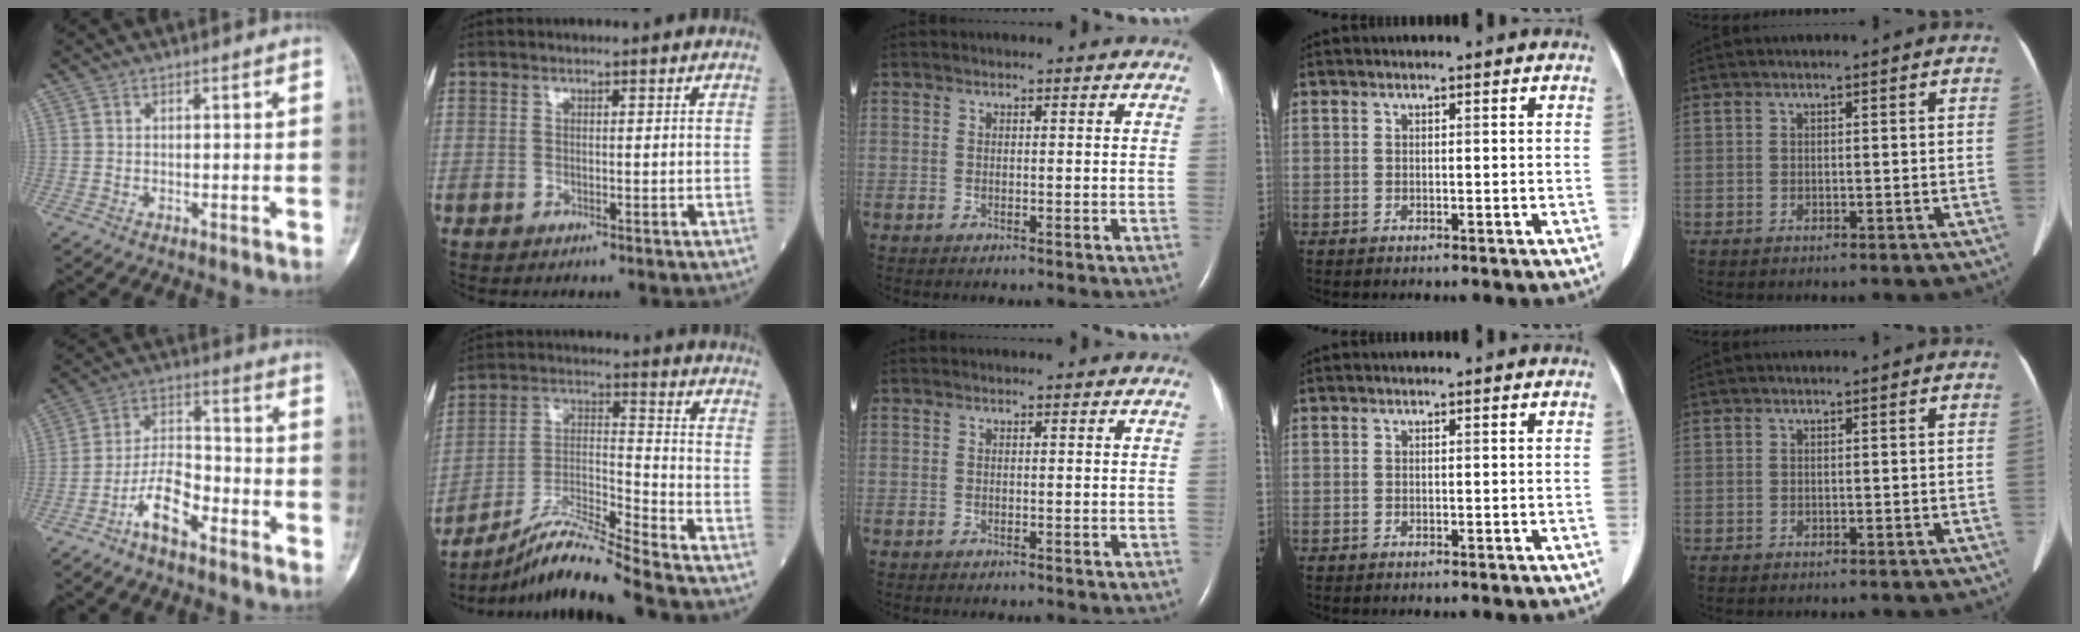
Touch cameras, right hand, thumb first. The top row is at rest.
{"thumb": {"total": 8.9, "force": [-5.5, 3.6, 6.0], "torque": [-0.106, 0.047, -0.106]}, "index": {"total": 12.0, "force": [-10.6, -2.1, 5.1], "torque": [-0.100, -0.006, -0.194]}}